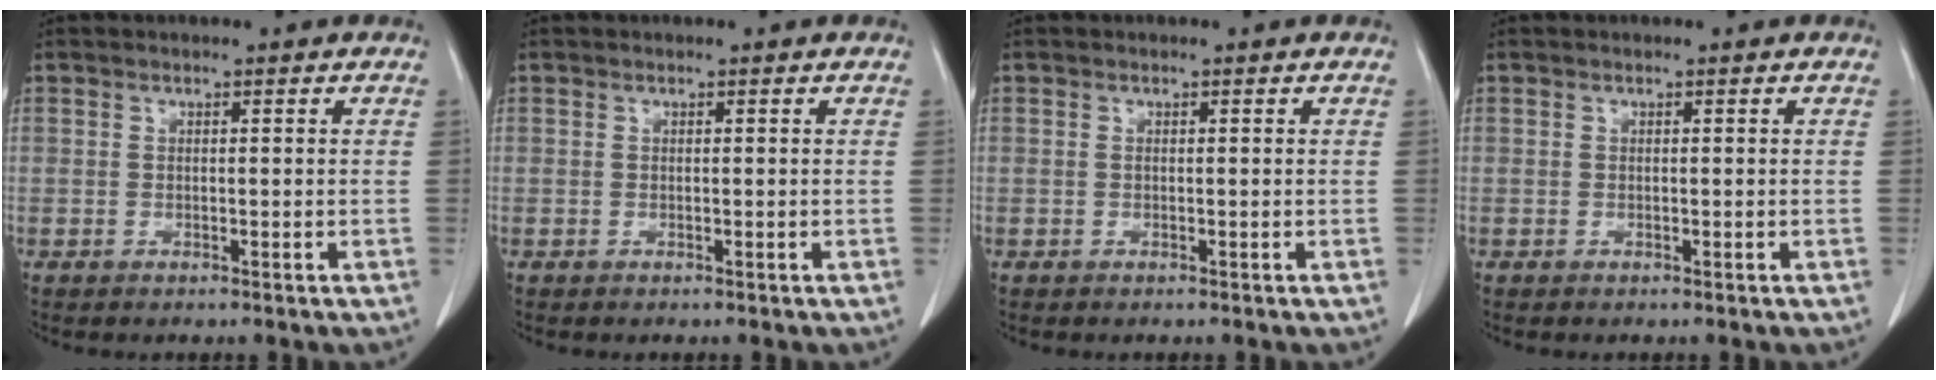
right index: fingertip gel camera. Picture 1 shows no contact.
{"total": 0.0}
{"total": 0.0}
{"total": 0.0}